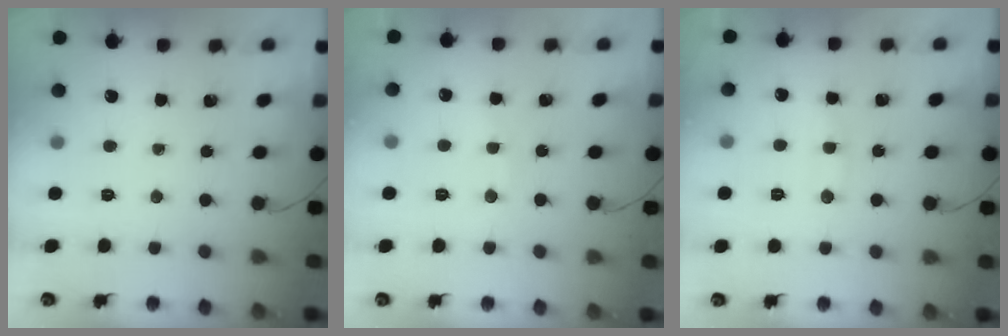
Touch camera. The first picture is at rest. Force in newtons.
{"total": 4.2, "press": 4.0, "slide": 1.2}
{"total": 7.4, "press": 7.3, "slide": 0.9}